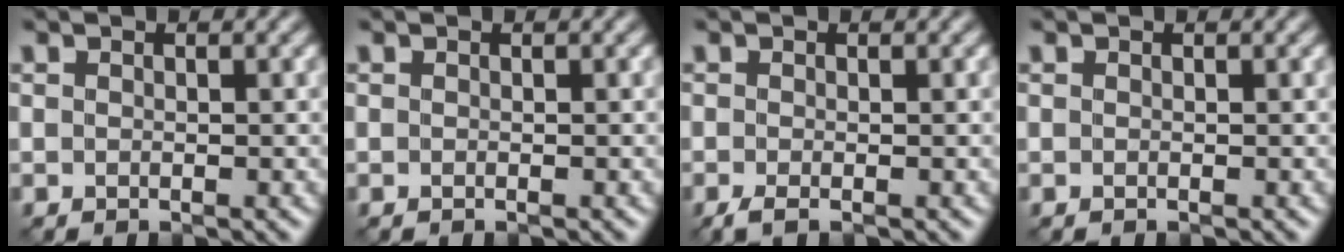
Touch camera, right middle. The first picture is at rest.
{"total": 0.0}
{"total": 1.2, "force": [-0.8, 0.2, 0.9], "torque": [-0.028, -0.001, -0.020]}
{"total": 0.0}